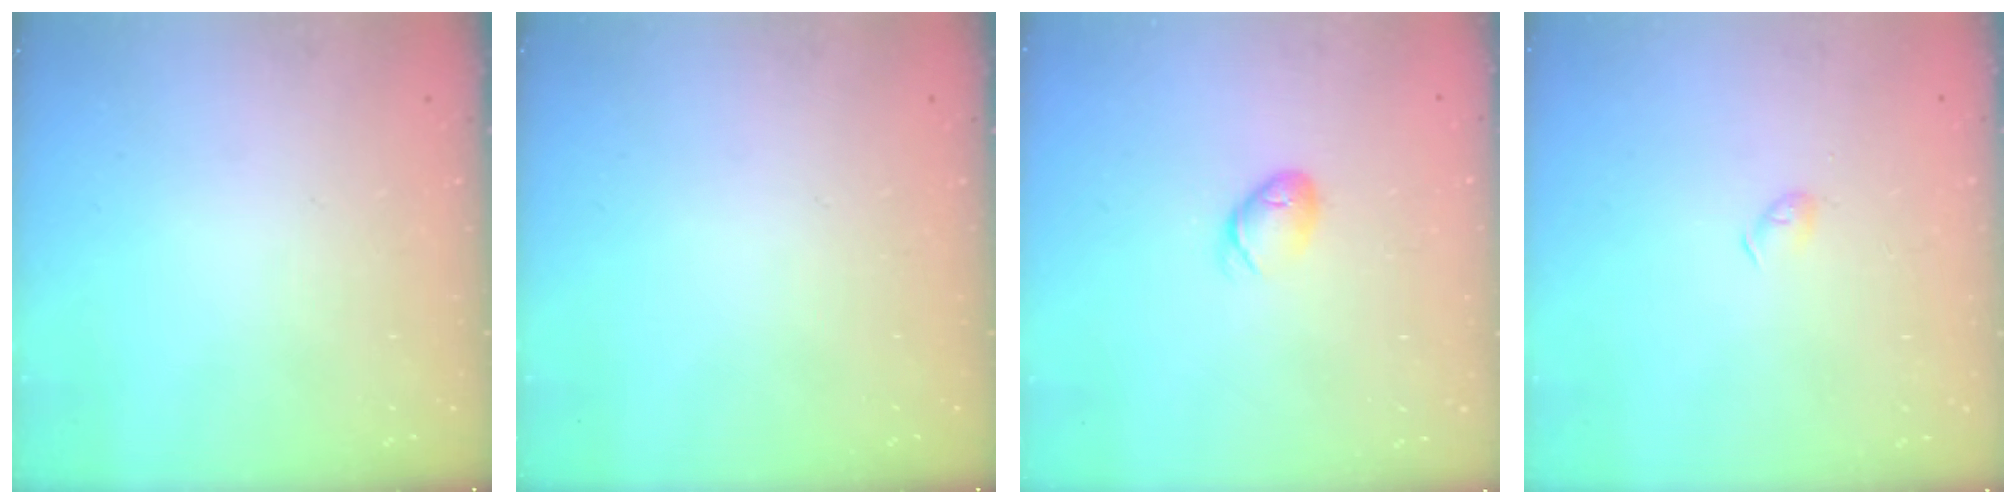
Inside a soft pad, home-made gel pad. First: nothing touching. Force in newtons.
{"total": 0.0}
{"total": 6.2, "press": 6.1, "slide": 1.1}
{"total": 2.9, "press": 2.9, "slide": 0.6}